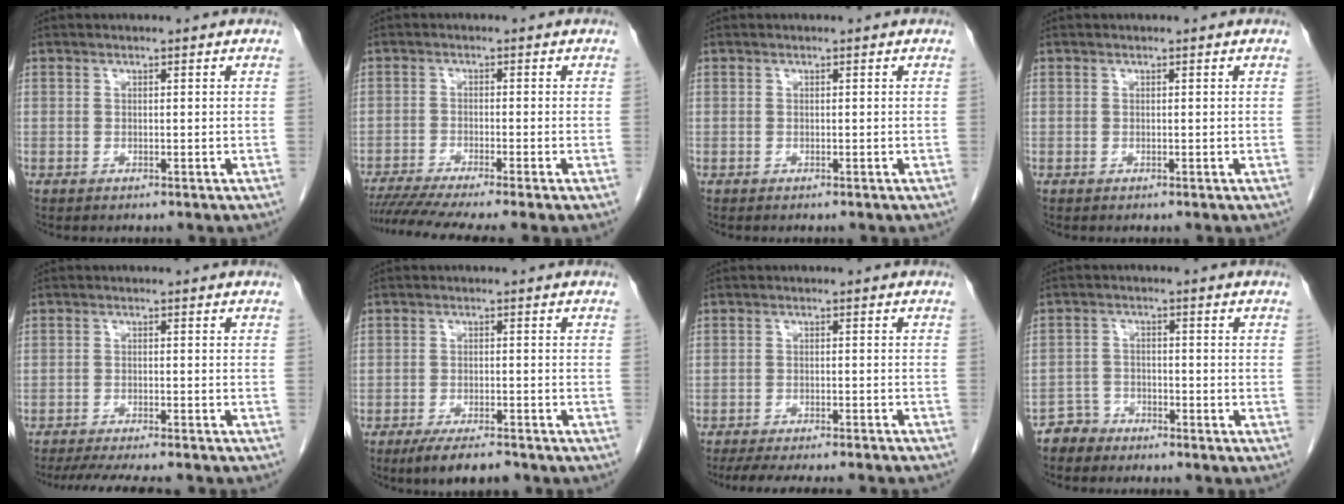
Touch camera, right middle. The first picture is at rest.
{"total": 9.9, "force": [-8.2, -1.1, 5.4], "torque": [-0.072, -0.021, -0.130]}
{"total": 0.0}
{"total": 0.0}
{"total": 11.3, "force": [-10.0, 1.4, 5.1], "torque": [-0.068, -0.013, -0.137]}
{"total": 5.9, "force": [-4.7, 1.4, 3.3], "torque": [-0.053, -0.007, -0.076]}
{"total": 15.6, "force": [-13.8, 1.8, 6.9], "torque": [-0.110, -0.020, -0.178]}
{"total": 3.5, "force": [-2.9, 1.8, -0.4], "torque": [0.003, 0.005, -0.056]}